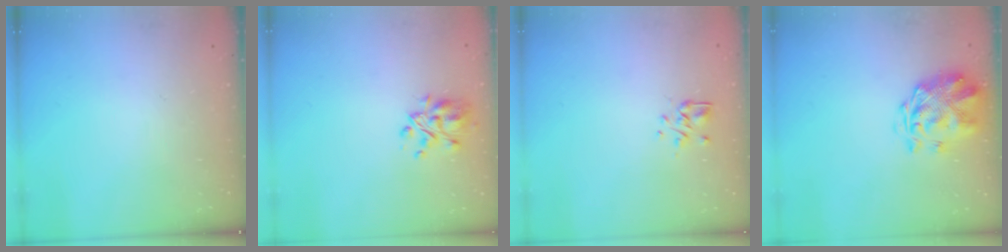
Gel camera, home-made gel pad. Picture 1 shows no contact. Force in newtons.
{"total": 6.3, "press": 5.9, "slide": 2.3}
{"total": 2.9, "press": 2.6, "slide": 1.4}
{"total": 3.2, "press": 2.8, "slide": 1.5}